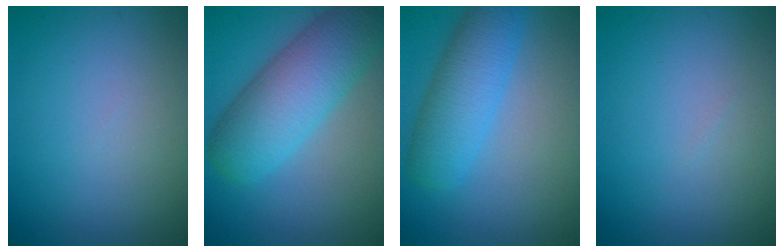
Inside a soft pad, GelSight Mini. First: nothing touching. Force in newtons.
{"total": 7.7, "press": 7.7, "slide": 0.3}
{"total": 5.2, "press": 5.2, "slide": 0.1}
{"total": 0.0}